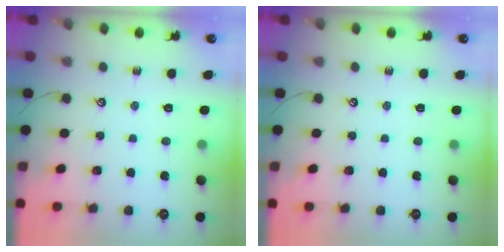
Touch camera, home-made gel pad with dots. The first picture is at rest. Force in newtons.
{"total": 0.0}